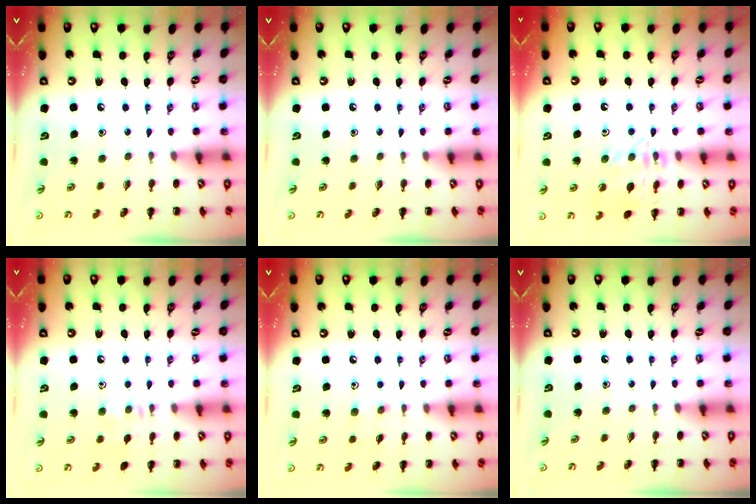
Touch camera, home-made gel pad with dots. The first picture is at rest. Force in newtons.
{"total": 0.0}
{"total": 13.7, "press": 13.6, "slide": 1.1}
{"total": 7.5, "press": 7.4, "slide": 1.3}
{"total": 3.8, "press": 3.5, "slide": 1.3}
{"total": 0.0}